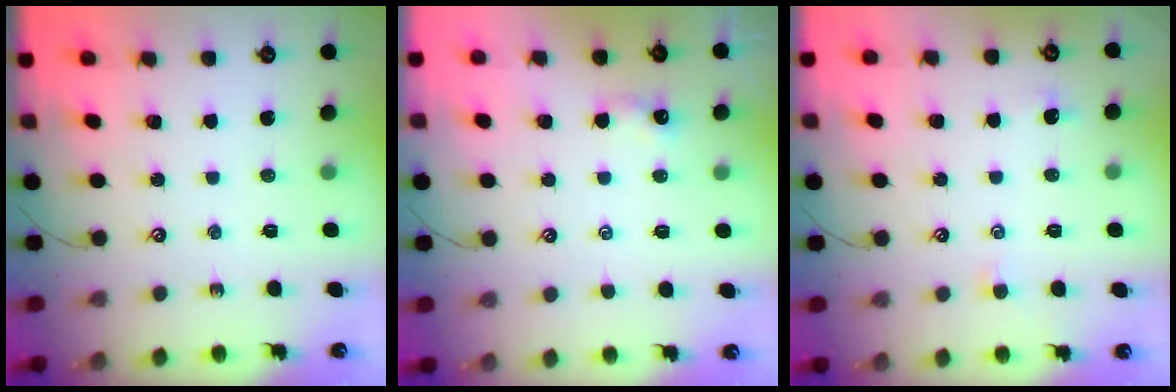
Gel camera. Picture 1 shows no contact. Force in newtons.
{"total": 1.4, "press": 1.3, "slide": 0.3}
{"total": 0.6, "press": 0.5, "slide": 0.4}